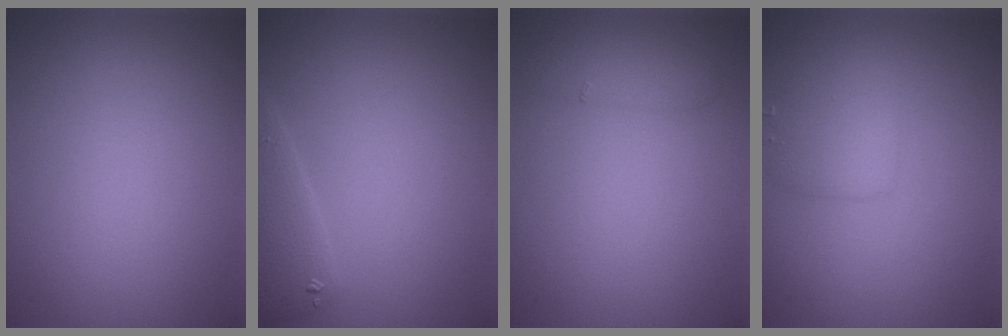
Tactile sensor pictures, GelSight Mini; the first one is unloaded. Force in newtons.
{"total": 2.9, "press": 2.9, "slide": 0.2}
{"total": 1.4, "press": 1.4, "slide": 0.1}
{"total": 2.6, "press": 2.6, "slide": 0.0}